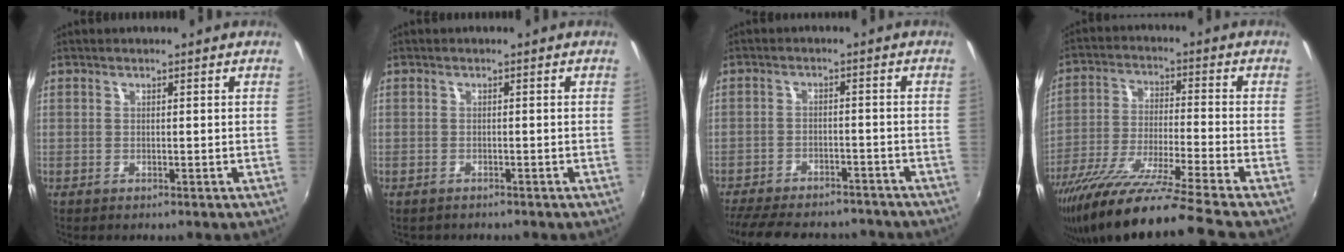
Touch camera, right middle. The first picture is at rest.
{"total": 1.0, "force": [-0.9, 0.5, 0.1], "torque": [-0.008, -0.002, -0.014]}
{"total": 18.7, "force": [-15.7, 6.6, 7.7], "torque": [-0.173, -0.012, -0.219]}
{"total": 20.1, "force": [-17.0, -1.9, 10.6], "torque": [-0.194, -0.057, -0.297]}